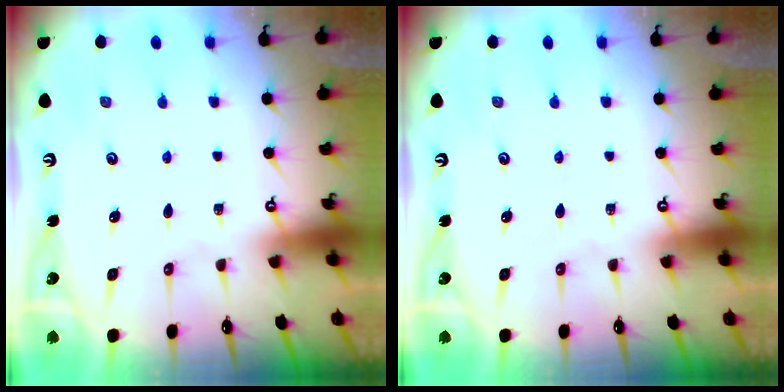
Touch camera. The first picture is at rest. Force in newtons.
{"total": 0.0}